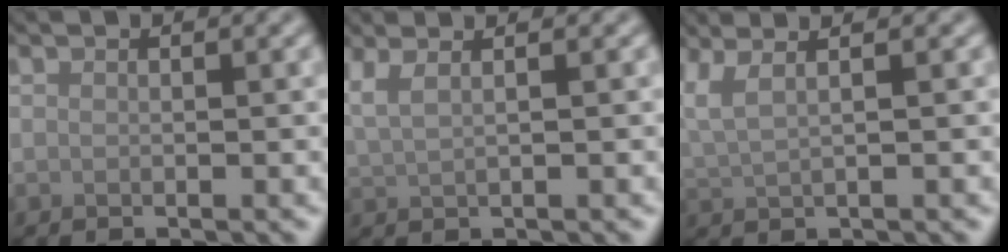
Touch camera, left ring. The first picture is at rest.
{"total": 3.8, "force": [2.3, 1.7, 2.5], "torque": [-0.033, 0.023, 0.019]}
{"total": 3.9, "force": [2.3, 1.5, 2.8], "torque": [-0.049, 0.026, 0.022]}